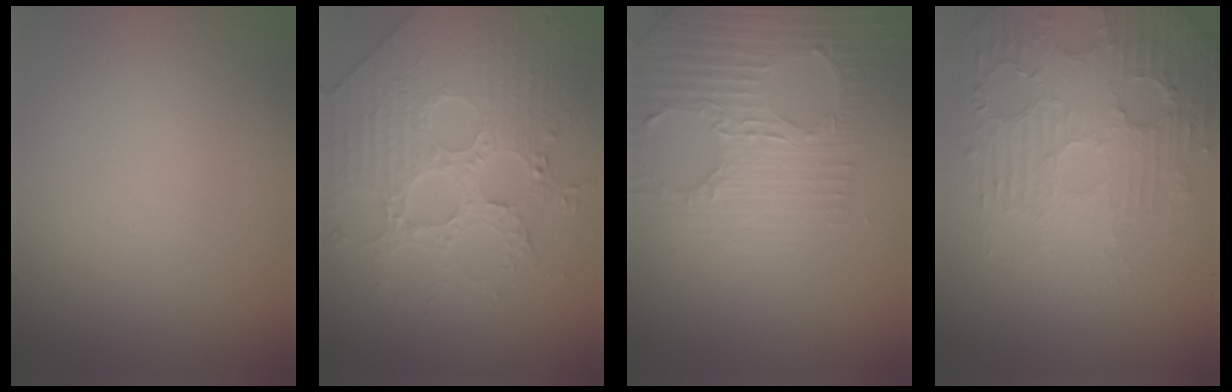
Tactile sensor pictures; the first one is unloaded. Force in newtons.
{"total": 4.9, "press": 4.9, "slide": 0.4}
{"total": 3.5, "press": 3.5, "slide": 0.6}
{"total": 5.5, "press": 3.8, "slide": 4.0}